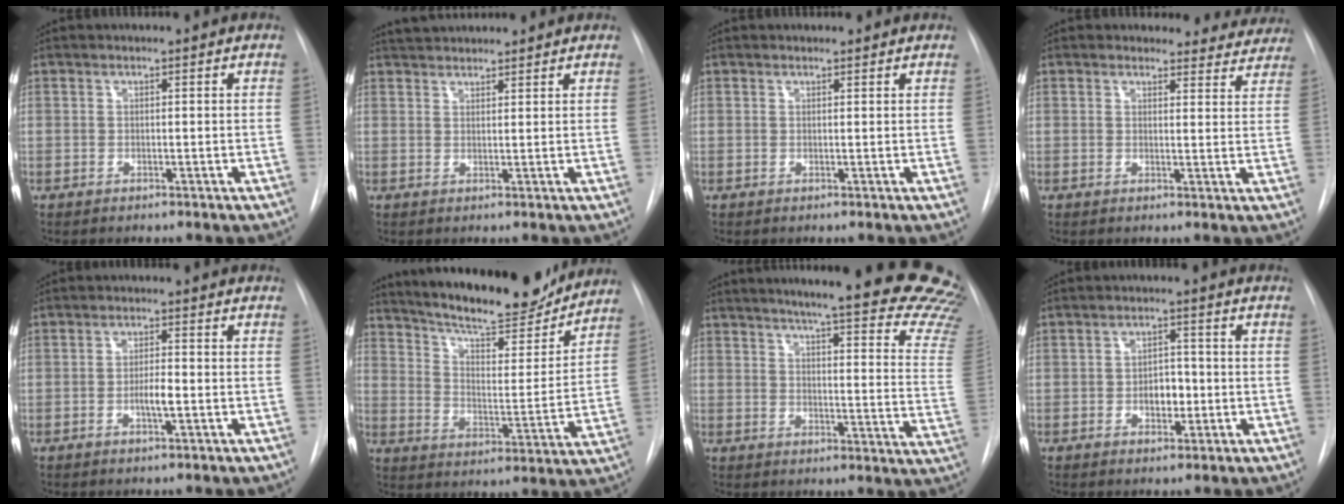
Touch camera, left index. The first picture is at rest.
{"total": 5.5, "force": [5.2, 1.2, 1.5], "torque": [-0.025, 0.035, 0.079]}
{"total": 1.1, "force": [1.0, 0.5, 0.1], "torque": [-0.007, 0.006, 0.011]}
{"total": 7.9, "force": [7.3, 2.9, -0.5], "torque": [0.051, -0.023, 0.049]}
{"total": 3.0, "force": [-1.2, 0.5, 2.7], "torque": [-0.048, -0.004, -0.020]}
{"total": 19.5, "force": [17.5, 3.3, 7.8], "torque": [-0.125, -0.021, 0.253]}
{"total": 30.4, "force": [26.5, 2.6, 14.6], "torque": [-0.140, -0.119, 0.297]}
{"total": 3.8, "force": [-1.2, 2.3, 2.8], "torque": [-0.036, 0.001, -0.015]}